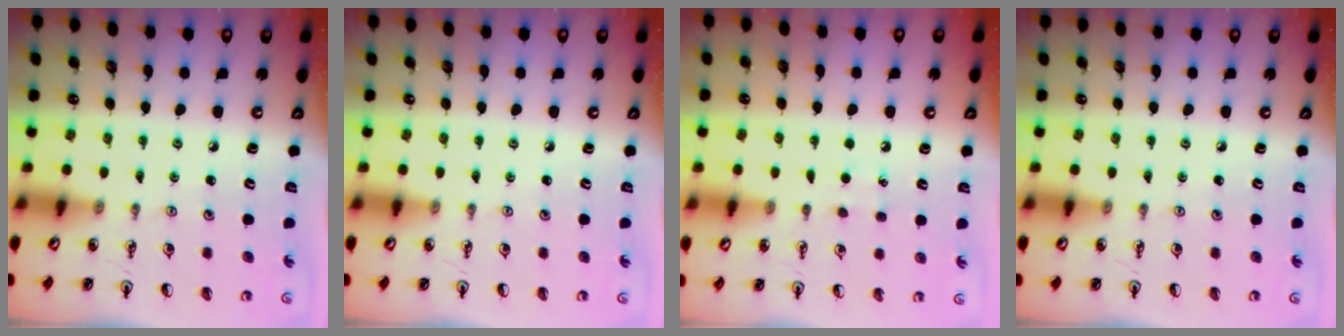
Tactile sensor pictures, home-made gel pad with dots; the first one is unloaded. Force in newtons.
{"total": 0.0}
{"total": 5.3, "press": 5.3, "slide": 0.7}
{"total": 0.0}